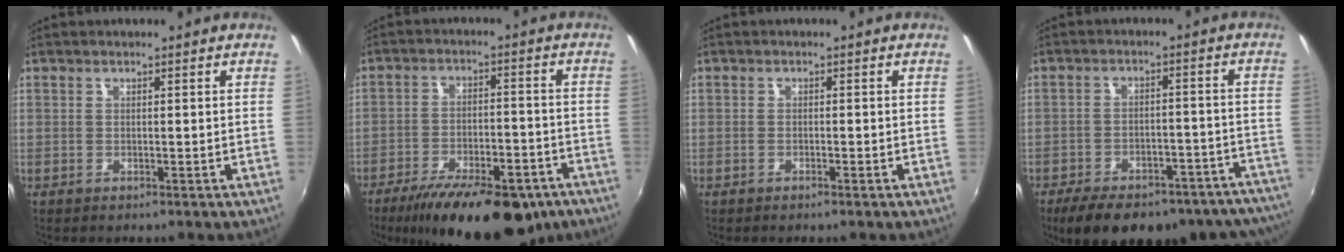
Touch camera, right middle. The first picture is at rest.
{"total": 21.3, "force": [-15.3, 7.7, 12.7], "torque": [-0.223, -0.032, -0.213]}
{"total": 1.0, "force": [-0.8, 0.1, 0.5], "torque": [-0.013, -0.001, -0.017]}
{"total": 25.0, "force": [-20.8, 9.0, 10.6], "torque": [-0.173, 0.009, -0.247]}